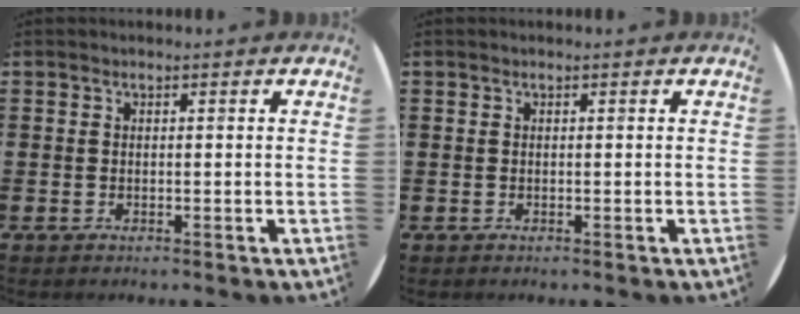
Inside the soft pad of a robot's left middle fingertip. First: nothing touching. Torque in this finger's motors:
{"motor_torque": [0.00, 0.00, 0.00, 0.00]}